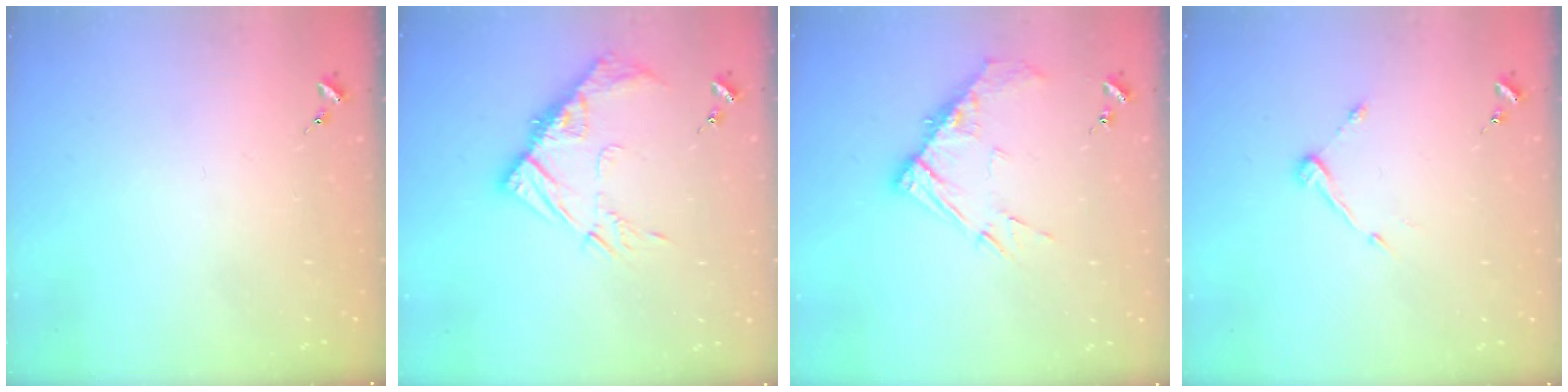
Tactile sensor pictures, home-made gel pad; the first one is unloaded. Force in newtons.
{"total": 12.2, "press": 12.1, "slide": 0.9}
{"total": 11.1, "press": 11.0, "slide": 1.1}
{"total": 6.5, "press": 6.5, "slide": 0.6}